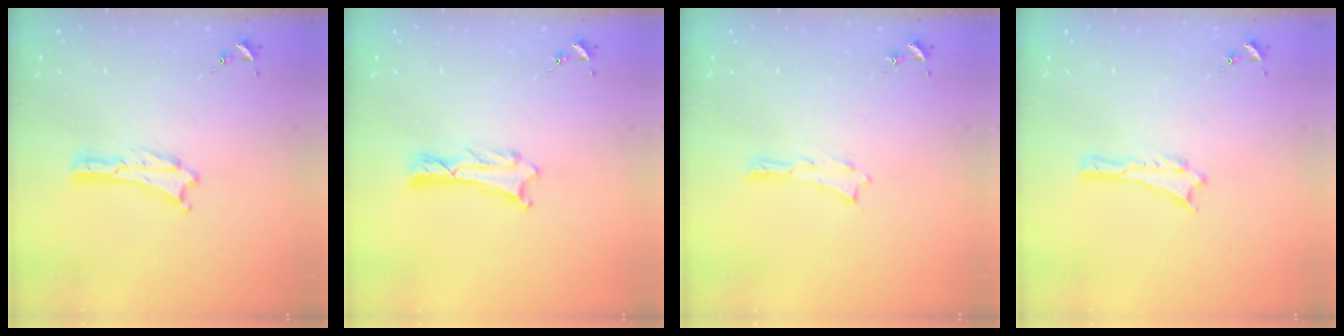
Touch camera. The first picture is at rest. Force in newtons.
{"total": 1.2, "press": 1.2, "slide": 0.0}
{"total": 0.0}
{"total": 0.0}